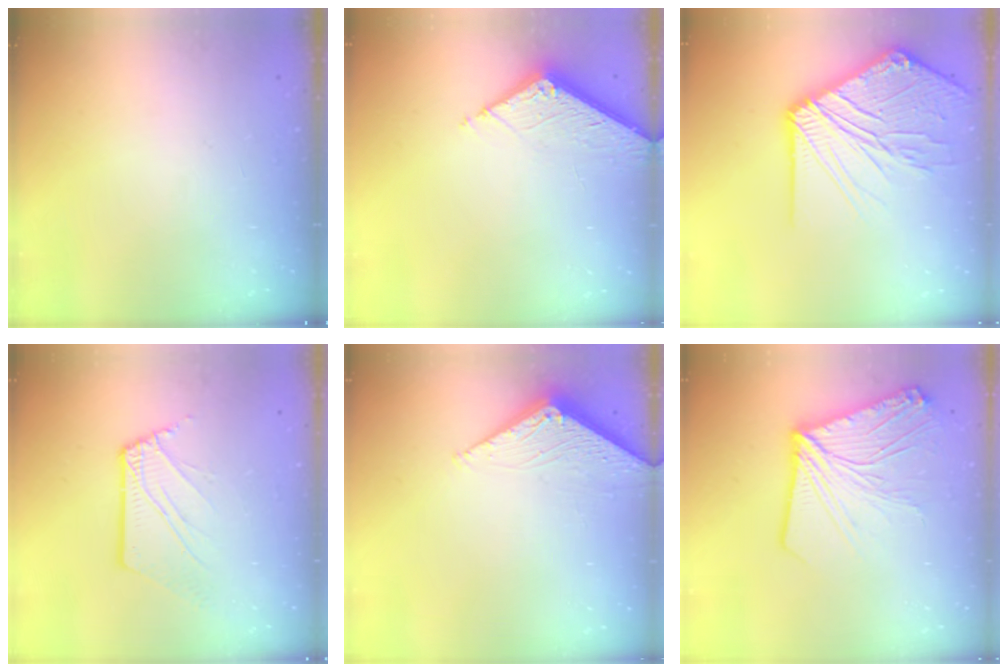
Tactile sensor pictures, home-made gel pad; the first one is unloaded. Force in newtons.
{"total": 6.7, "press": 6.7, "slide": 0.2}
{"total": 19.9, "press": 19.8, "slide": 2.6}
{"total": 6.9, "press": 6.8, "slide": 0.8}
{"total": 2.8, "press": 2.8, "slide": 0.3}
{"total": 17.4, "press": 17.2, "slide": 2.3}